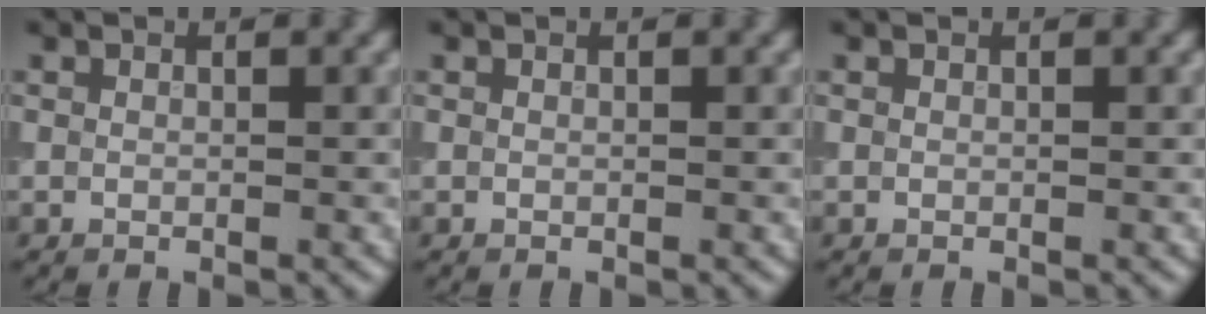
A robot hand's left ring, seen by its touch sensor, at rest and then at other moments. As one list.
[{"total": 0.0}, {"total": 0.0}]